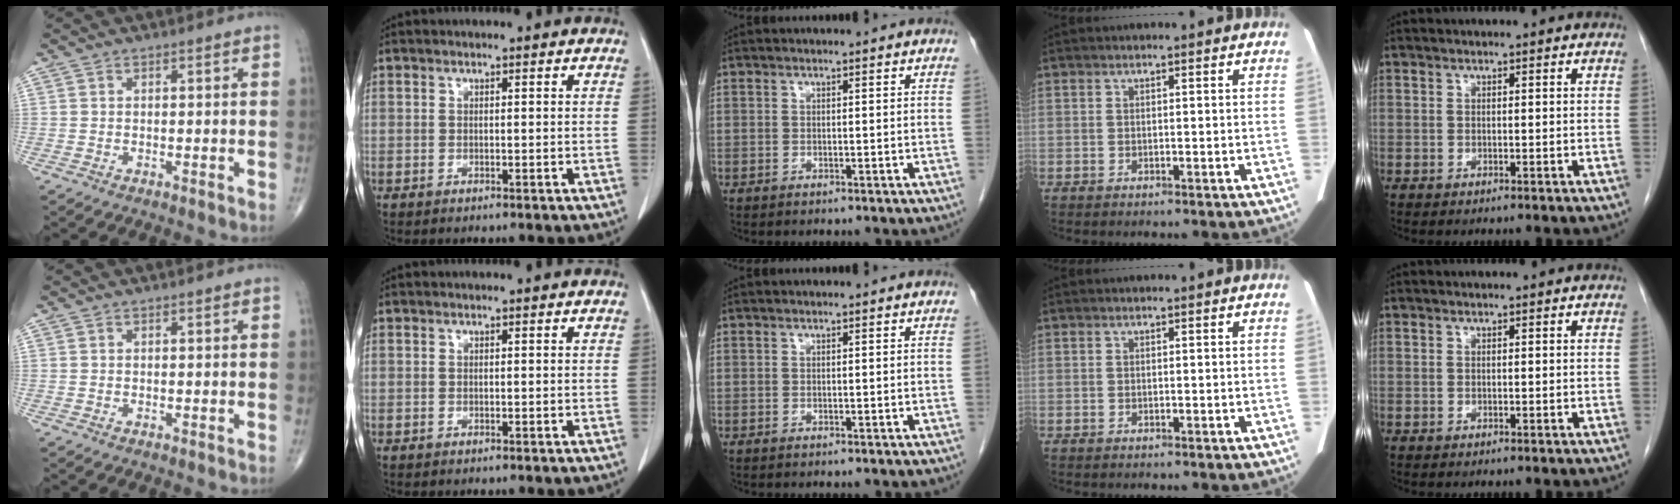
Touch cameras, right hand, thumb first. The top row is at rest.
{}